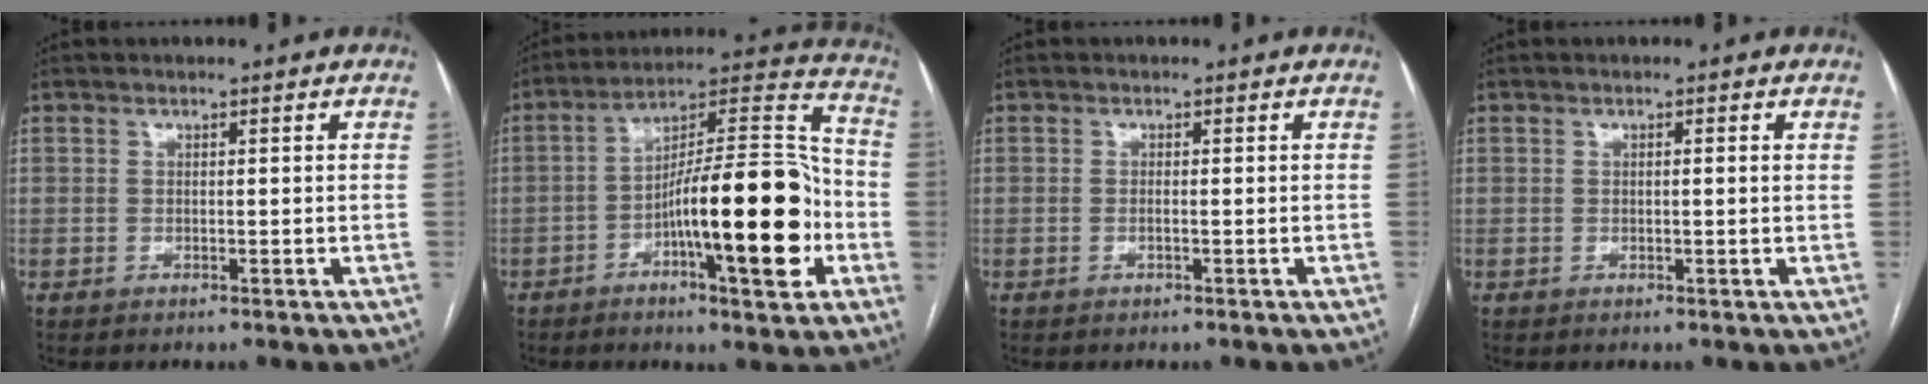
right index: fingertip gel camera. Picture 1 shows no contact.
{"total": 19.6, "force": [-4.9, 3.5, 18.6], "torque": [-0.290, 0.019, -0.074]}
{"total": 0.6, "force": [-0.2, 0.0, 0.5], "torque": [-0.013, 0.000, -0.003]}
{"total": 0.9, "force": [0.3, 0.0, 0.8], "torque": [-0.014, 0.003, 0.002]}